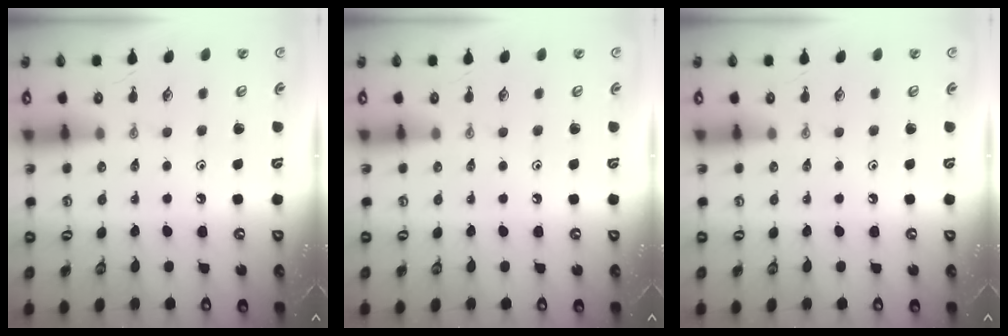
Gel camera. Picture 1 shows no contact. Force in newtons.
{"total": 0.0}
{"total": 0.0}